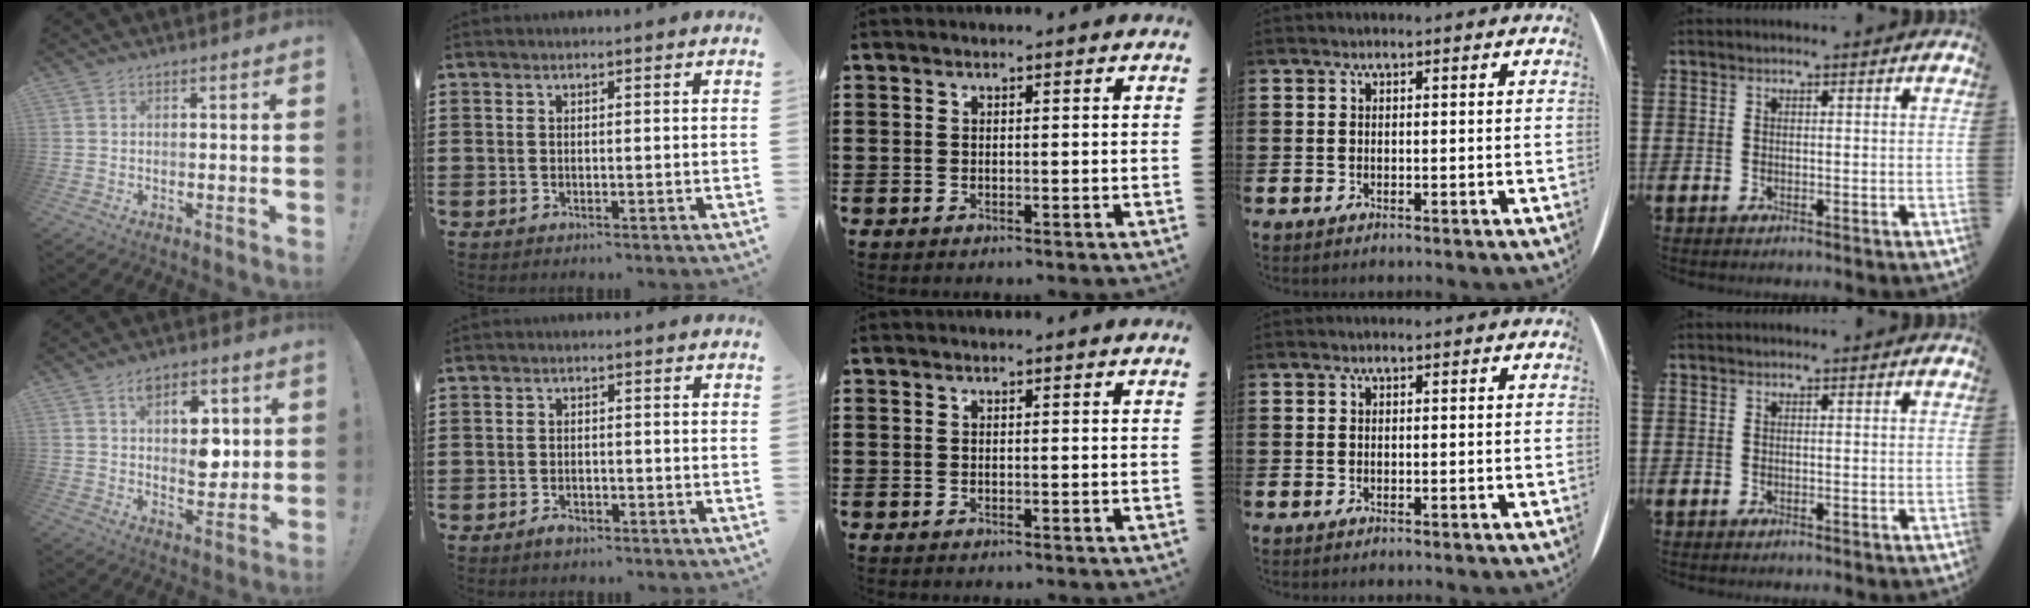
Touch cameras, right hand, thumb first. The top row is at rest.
{"thumb": {"total": 10.5, "force": [3.6, 7.0, 6.9], "torque": [-0.078, -0.014, 0.064]}, "index": {"total": 1.5, "force": [-1.1, 0.6, 0.8], "torque": [-0.015, -0.002, -0.022]}}